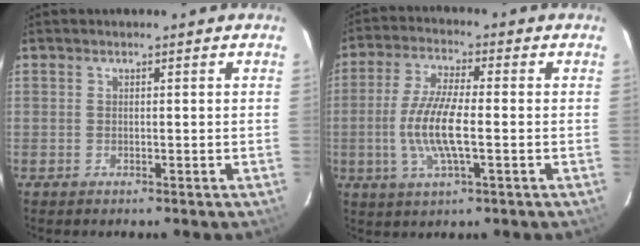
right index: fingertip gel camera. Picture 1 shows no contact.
{"total": 10.1, "force": [-1.7, 2.3, 9.7], "torque": [-0.198, -0.004, -0.038]}